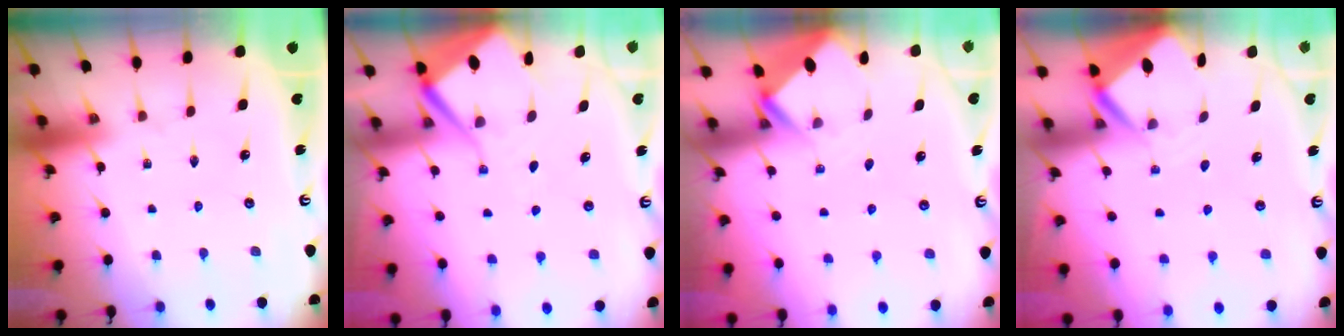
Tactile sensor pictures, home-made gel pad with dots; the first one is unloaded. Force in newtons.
{"total": 7.4, "press": 7.4, "slide": 0.6}
{"total": 2.6, "press": 2.6, "slide": 0.2}
{"total": 3.5, "press": 3.5, "slide": 0.3}